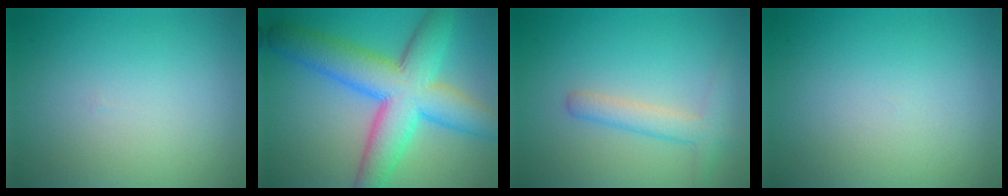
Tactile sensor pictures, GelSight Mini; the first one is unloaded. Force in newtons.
{"total": 10.2, "press": 10.2, "slide": 0.3}
{"total": 2.7, "press": 2.7, "slide": 0.1}
{"total": 0.0}